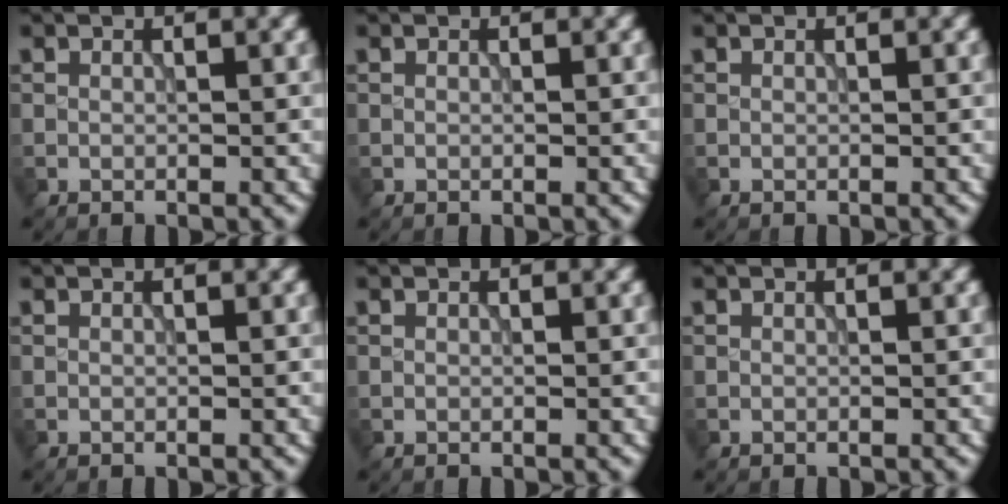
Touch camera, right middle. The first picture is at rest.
{"total": 0.0}
{"total": 0.0}
{"total": 0.0}
{"total": 0.0}
{"total": 0.0}